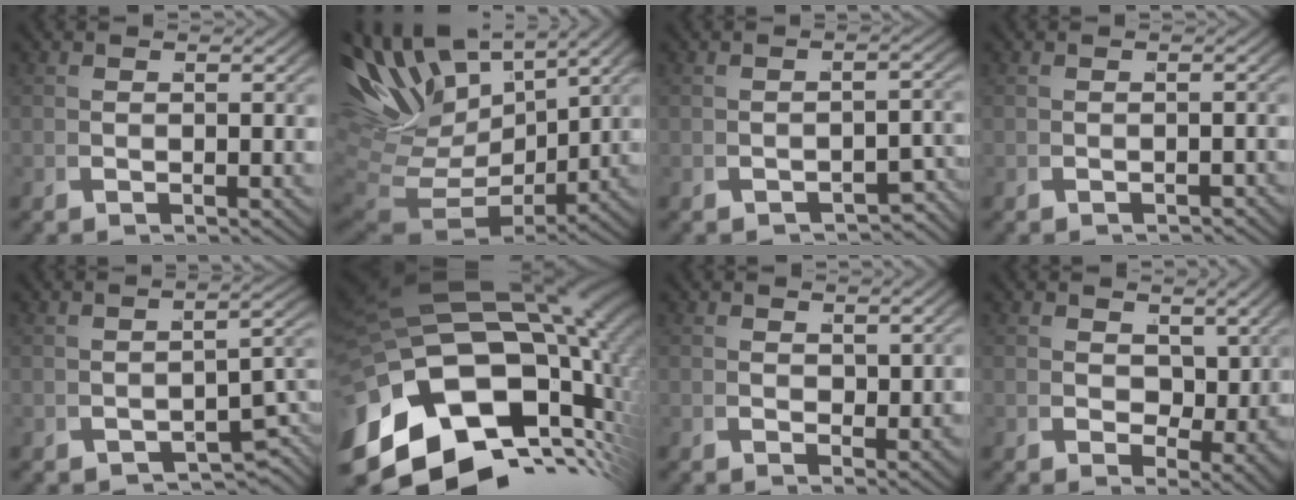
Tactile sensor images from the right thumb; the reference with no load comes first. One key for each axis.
{"total": 11.8, "fx": 2.1, "fy": 7.2, "fz": 9.1, "tx": -0.216, "ty": -0.041, "tz": 0.056}
{"total": 2.7, "fx": -2.3, "fy": 1.0, "fz": 1.0, "tx": -0.010, "ty": -0.005, "tz": -0.033}
{"total": 0.7, "fx": -0.6, "fy": -0.1, "fz": -0.1, "tx": 0.000, "ty": -0.001, "tz": -0.011}
{"total": 3.8, "fx": -2.5, "fy": 1.6, "fz": 2.4, "tx": -0.027, "ty": -0.008, "tz": -0.027}
{"total": 28.7, "fx": -1.9, "fy": 19.8, "fz": 20.7, "tx": -0.368, "ty": -0.025, "tz": -0.024}
{"total": 0.9, "fx": 0.6, "fy": 0.4, "fz": 0.6, "tx": -0.001, "ty": 0.000, "tz": 0.017}
{"total": 4.0, "fx": 1.5, "fy": 2.7, "fz": 2.5, "tx": -0.042, "ty": -0.022, "tz": 0.035}